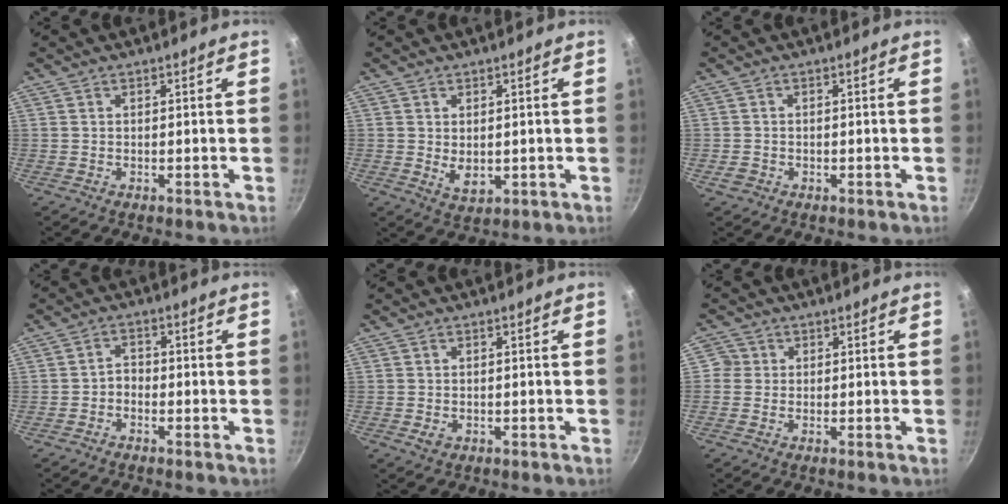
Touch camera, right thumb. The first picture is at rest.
{"total": 4.2, "force": [0.2, 2.7, 3.2], "torque": [-0.052, -0.013, 0.010]}
{"total": 2.0, "force": [-0.8, 1.6, 0.8], "torque": [-0.016, 0.003, -0.011]}
{"total": 2.2, "force": [-1.3, 1.5, 1.0], "torque": [-0.012, 0.022, -0.028]}
{"total": 1.9, "force": [-0.5, 1.4, 1.1], "torque": [-0.018, -0.001, -0.006]}
{"total": 2.4, "force": [0.0, 2.4, 0.3], "torque": [0.018, 0.004, -0.007]}